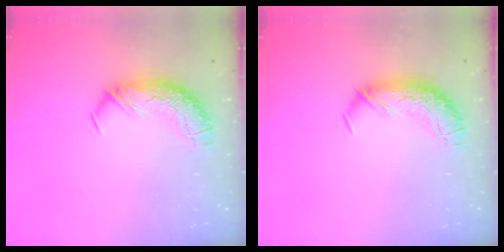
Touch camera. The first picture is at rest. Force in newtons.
{"total": 0.0}